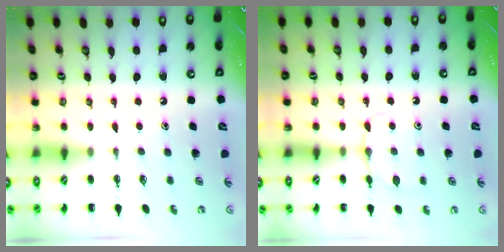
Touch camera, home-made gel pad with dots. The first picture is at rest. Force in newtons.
{"total": 4.7, "press": 4.5, "slide": 1.4}